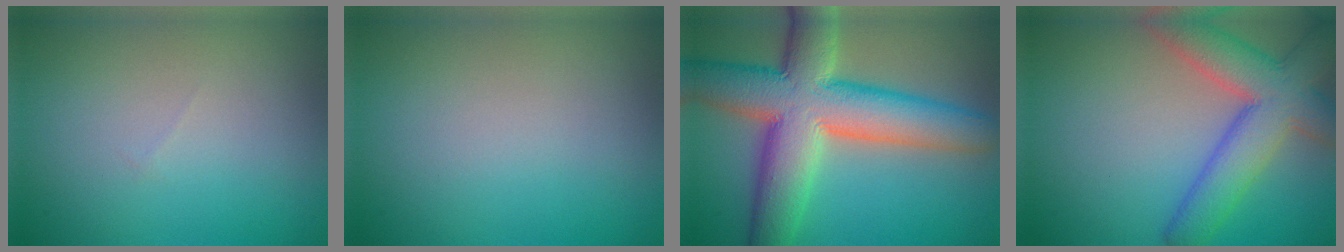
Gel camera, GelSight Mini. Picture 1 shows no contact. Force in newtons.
{"total": 0.0}
{"total": 12.2, "press": 12.2, "slide": 0.6}
{"total": 7.7, "press": 7.7, "slide": 0.4}